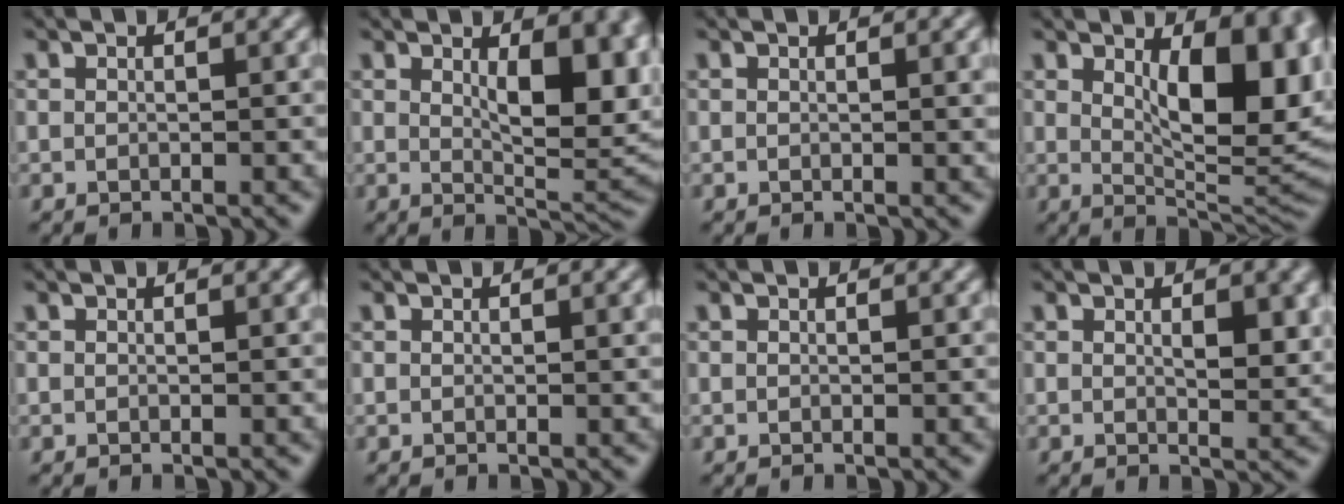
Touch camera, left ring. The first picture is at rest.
{"total": 8.2, "force": [1.8, 3.4, 7.2], "torque": [-0.103, -0.007, 0.036]}
{"total": 1.3, "force": [0.4, 0.3, 1.2], "torque": [-0.015, 0.001, 0.004]}
{"total": 10.5, "force": [2.6, 4.6, 9.1], "torque": [-0.098, 0.001, 0.037]}
{"total": 0.0}
{"total": 0.6, "force": [0.2, 0.1, 0.6], "torque": [-0.007, 0.002, 0.002]}
{"total": 0.0}
{"total": 2.8, "force": [0.8, 1.1, 2.4], "torque": [-0.032, -0.006, 0.016]}